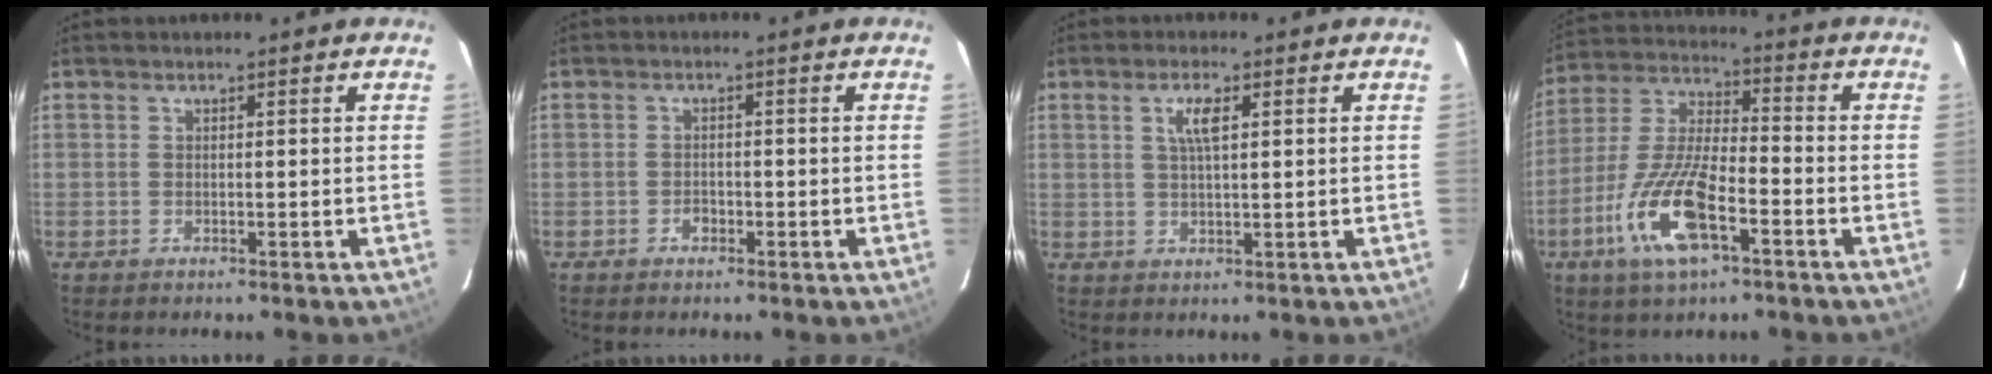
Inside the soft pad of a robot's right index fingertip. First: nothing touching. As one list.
[{"total": 1.5, "force": [-0.9, 1.1, 0.4], "torque": [-0.008, 0.002, -0.013]}, {"total": 3.6, "force": [1.3, 0.9, 3.2], "torque": [-0.061, 0.003, 0.024]}, {"total": 15.4, "force": [-7.0, 5.1, 12.7], "torque": [-0.277, -0.012, -0.138]}]